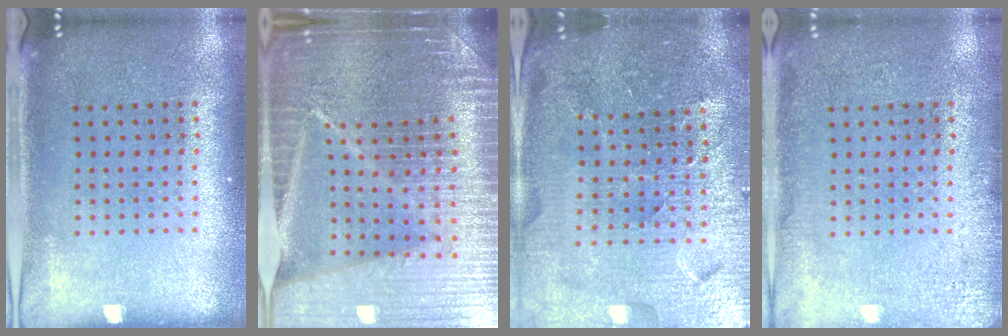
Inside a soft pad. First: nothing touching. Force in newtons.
{"total": 6.3, "press": 5.5, "slide": 3.0}
{"total": 5.1, "press": 4.7, "slide": 1.9}
{"total": 2.5, "press": 2.4, "slide": 0.5}